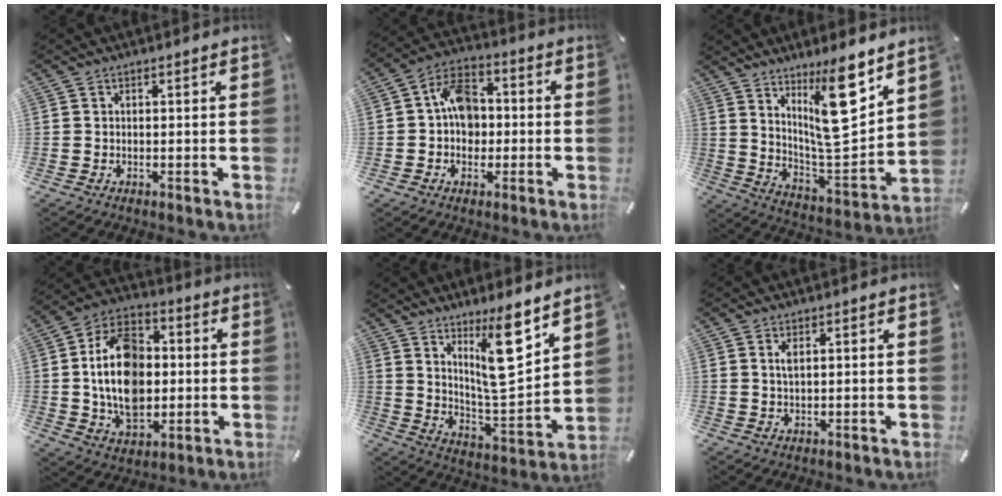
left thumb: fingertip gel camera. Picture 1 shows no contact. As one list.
[{"total": 9.8, "force": [0.1, 7.6, 6.3], "torque": [-0.110, 0.019, 0.008]}, {"total": 17.5, "force": [10.4, 4.9, 13.2], "torque": [-0.201, -0.075, 0.166]}, {"total": 17.8, "force": [-0.1, 12.7, 12.5], "torque": [-0.237, 0.010, -0.003]}, {"total": 15.6, "force": [9.2, 4.5, 11.8], "torque": [-0.170, -0.060, 0.153]}, {"total": 2.0, "force": [0.7, 0.6, 1.8], "torque": [-0.037, 0.003, 0.010]}]